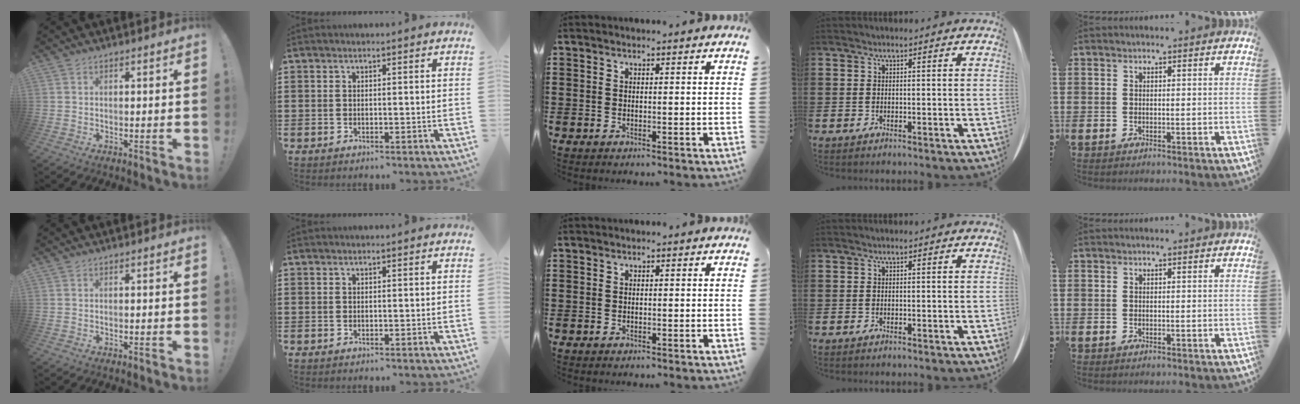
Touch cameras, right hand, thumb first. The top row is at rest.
{}